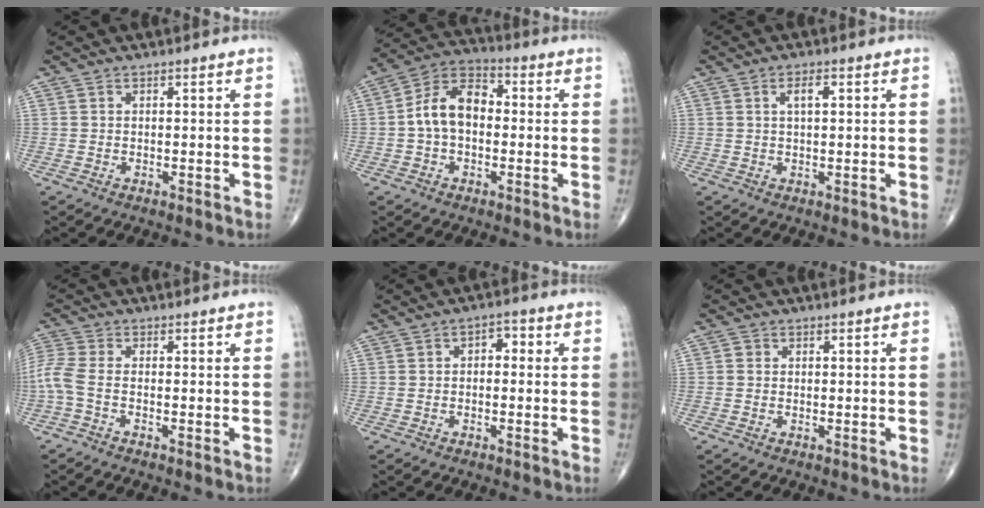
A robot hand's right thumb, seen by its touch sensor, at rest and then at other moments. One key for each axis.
{"total": 10.2, "fx": -0.4, "fy": 6.8, "fz": 7.6, "tx": -0.127, "ty": 0.034, "tz": -0.020}
{"total": 2.7, "fx": 0.8, "fy": 1.1, "fz": 2.3, "tx": -0.041, "ty": 0.002, "tz": 0.015}
{"total": 4.8, "fx": -1.7, "fy": 1.5, "fz": 4.2, "tx": -0.131, "ty": 0.011, "tz": -0.044}
{"total": 3.0, "fx": 0.1, "fy": 1.9, "fz": 2.3, "tx": -0.015, "ty": 0.012, "tz": -0.008}
{"total": 0.9, "fx": 0.0, "fy": 0.8, "fz": 0.3, "tx": 0.000, "ty": 0.002, "tz": -0.001}